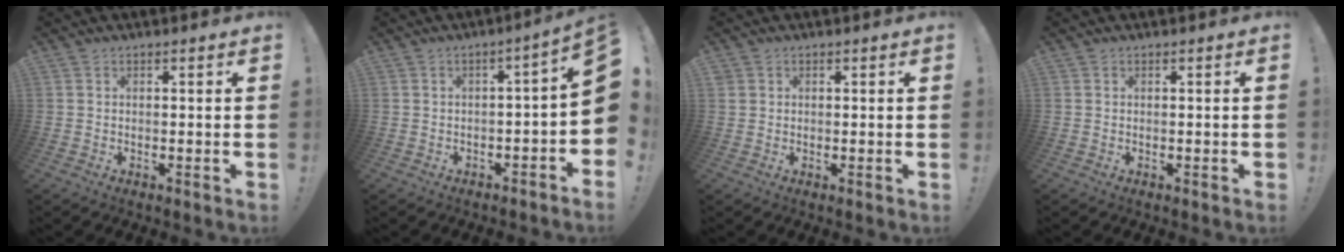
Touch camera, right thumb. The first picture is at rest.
{"total": 6.3, "force": [-0.6, 0.5, 6.2], "torque": [-0.082, -0.007, -0.009]}
{"total": 1.3, "force": [0.8, 1.0, 0.2], "torque": [-0.009, 0.003, 0.017]}
{"total": 0.5, "force": [-0.3, -0.4, 0.1], "torque": [-0.007, 0.001, -0.004]}